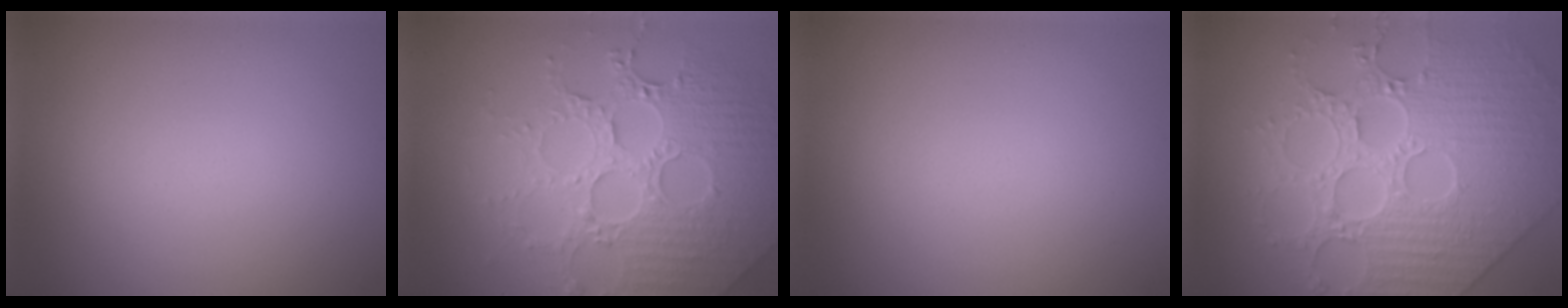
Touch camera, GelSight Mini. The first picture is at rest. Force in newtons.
{"total": 7.1, "press": 5.5, "slide": 4.6}
{"total": 0.0}
{"total": 6.7, "press": 6.0, "slide": 2.9}